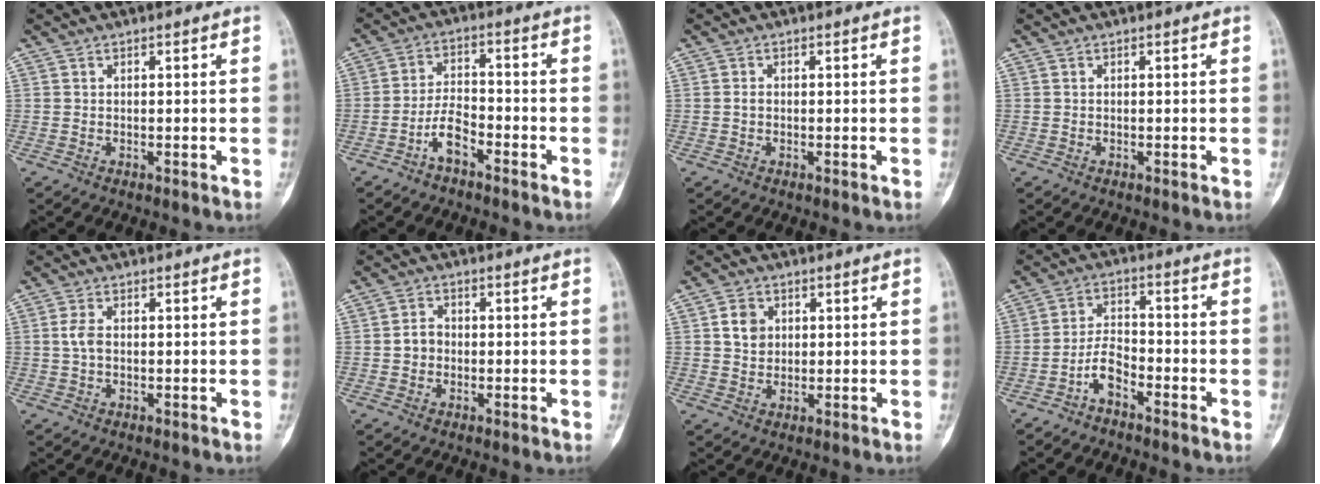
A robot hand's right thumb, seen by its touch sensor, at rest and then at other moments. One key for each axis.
{"total": 5.5, "fx": -3.5, "fy": 2.4, "fz": 3.6, "tx": -0.064, "ty": 0.032, "tz": -0.068}
{"total": 0.8, "fx": -0.1, "fy": 0.6, "fz": 0.5, "tx": -0.008, "ty": 0.002, "tz": -0.005}
{"total": 0.0}
{"total": 2.5, "fx": 0.1, "fy": 1.4, "fz": 2.1, "tx": -0.045, "ty": 0.004, "tz": -0.001}
{"total": 2.9, "fx": -0.4, "fy": 2.5, "fz": 1.5, "tx": -0.017, "ty": 0.012, "tz": -0.014}
{"total": 4.4, "fx": 1.2, "fy": 3.7, "fz": 2.2, "tx": -0.021, "ty": -0.003, "tz": 0.020}
{"total": 5.2, "fx": -3.4, "fy": 2.4, "fz": 3.1, "tx": -0.053, "ty": 0.036, "tz": -0.070}